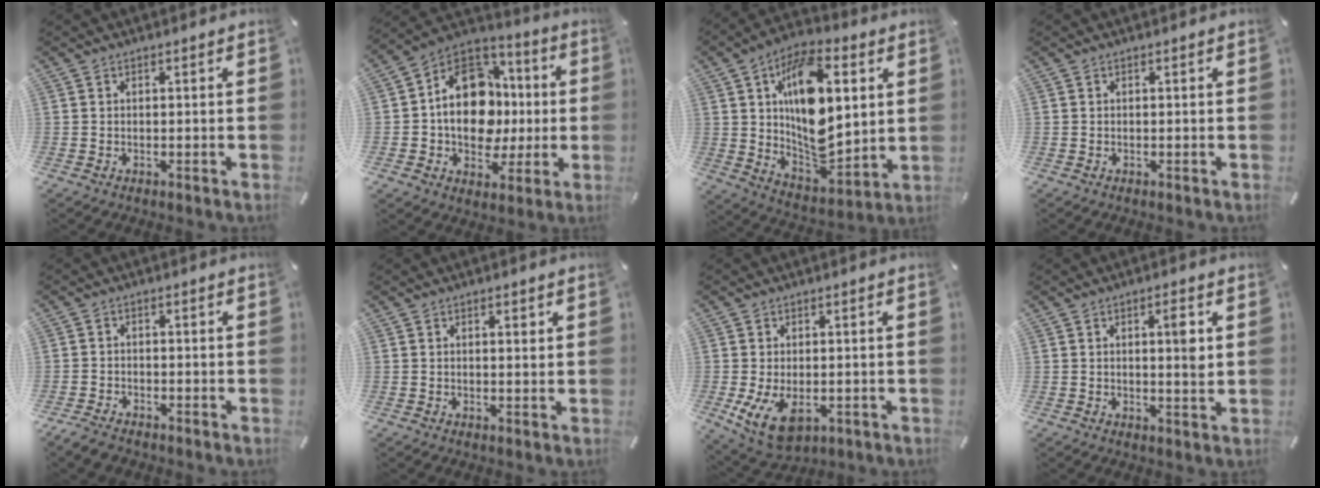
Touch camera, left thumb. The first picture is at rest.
{"total": 17.4, "force": [-0.4, 13.6, 10.8], "torque": [-0.196, 0.005, -0.002]}
{"total": 19.3, "force": [5.6, 10.9, 14.9], "torque": [-0.260, -0.026, 0.095]}
{"total": 0.0}
{"total": 2.5, "force": [-2.1, 1.2, 0.7], "torque": [-0.018, 0.010, -0.043]}
{"total": 1.1, "force": [0.5, 0.4, 1.0], "torque": [-0.020, 0.001, 0.007]}
{"total": 7.2, "force": [-1.6, 4.7, 5.2], "torque": [-0.109, -0.009, -0.029]}
{"total": 4.6, "force": [1.3, 1.1, 4.3], "torque": [-0.063, -0.008, 0.014]}